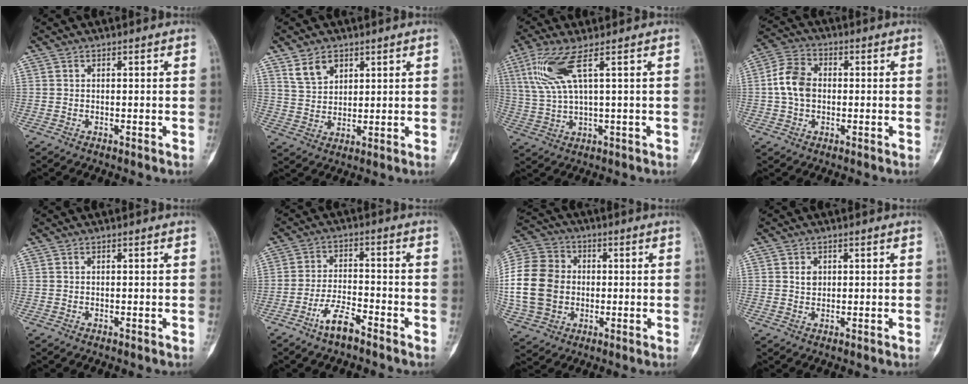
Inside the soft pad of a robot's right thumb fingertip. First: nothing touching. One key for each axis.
{"total": 5.7, "fx": 3.6, "fy": 3.7, "fz": 2.4, "tx": -0.029, "ty": -0.019, "tz": 0.077}
{"total": 8.7, "fx": 3.8, "fy": 1.3, "fz": 7.7, "tx": -0.198, "ty": -0.006, "tz": 0.086}
{"total": 7.6, "fx": -0.1, "fy": 5.7, "fz": 5.1, "tx": -0.086, "ty": 0.019, "tz": -0.009}
{"total": 0.0}
{"total": 5.9, "fx": -4.2, "fy": 2.0, "fz": 3.7, "tx": -0.070, "ty": 0.027, "tz": -0.079}
{"total": 19.2, "fx": -0.6, "fy": 15.7, "fz": 11.1, "tx": -0.235, "ty": 0.023, "tz": -0.005}
{"total": 2.0, "fx": 0.6, "fy": 1.6, "fz": 1.1, "tx": -0.010, "ty": -0.002, "tz": 0.011}